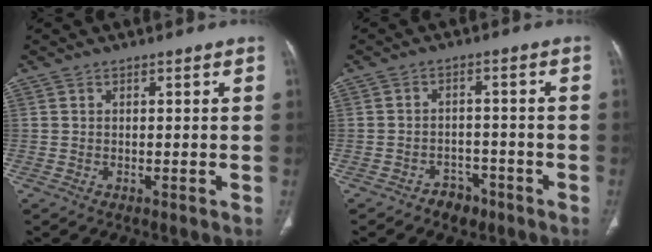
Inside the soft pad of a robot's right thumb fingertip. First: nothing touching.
{"total": 4.3, "force": [-2.9, 2.9, 1.2], "torque": [-0.006, 0.026, -0.039]}